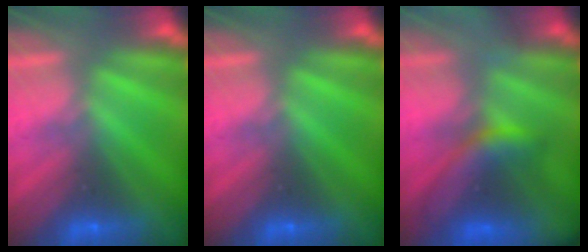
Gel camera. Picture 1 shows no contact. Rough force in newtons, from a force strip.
{"total": 0.0}
{"total": 8.5}